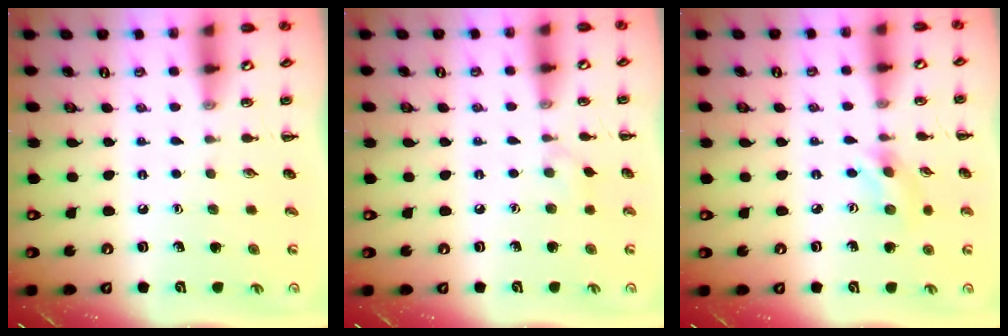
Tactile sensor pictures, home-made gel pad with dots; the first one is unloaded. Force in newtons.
{"total": 3.4, "press": 3.1, "slide": 1.2}
{"total": 2.7, "press": 2.6, "slide": 0.8}